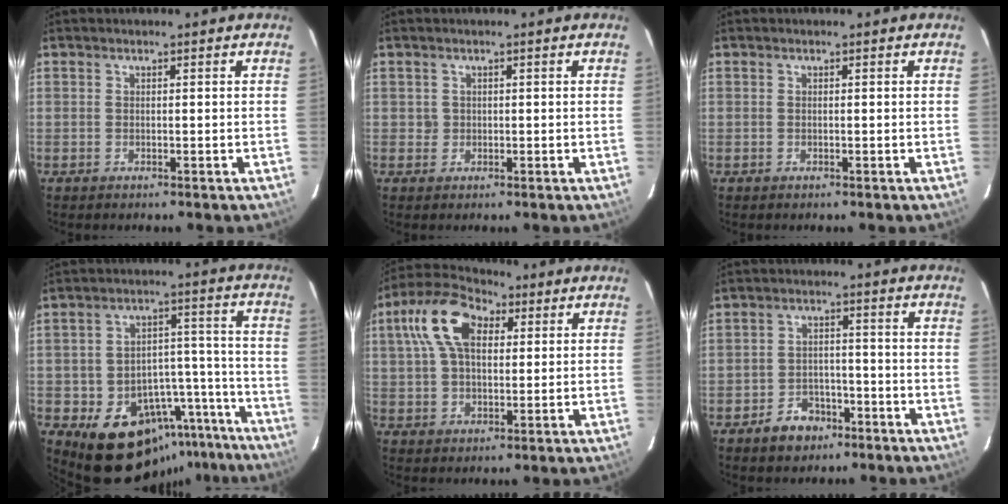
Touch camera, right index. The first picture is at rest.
{"total": 1.3, "force": [0.1, 1.3, 0.0], "torque": [0.009, 0.001, 0.002]}
{"total": 0.0}
{"total": 17.5, "force": [-13.2, 10.0, 5.7], "torque": [-0.089, 0.062, -0.157]}
{"total": 13.6, "force": [4.6, 7.9, 10.0], "torque": [-0.205, 0.040, 0.074]}
{"total": 6.2, "force": [-4.1, 4.3, 1.8], "torque": [-0.050, 0.019, -0.053]}